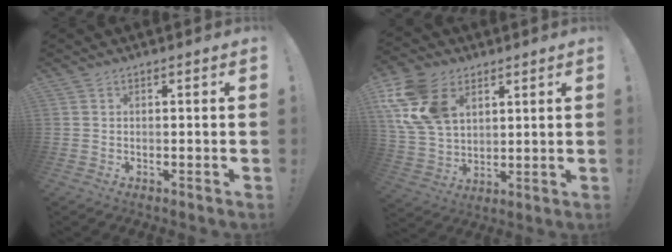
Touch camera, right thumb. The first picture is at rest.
{"total": 17.9, "force": [7.6, 12.5, 10.3], "torque": [-0.207, -0.032, 0.147]}